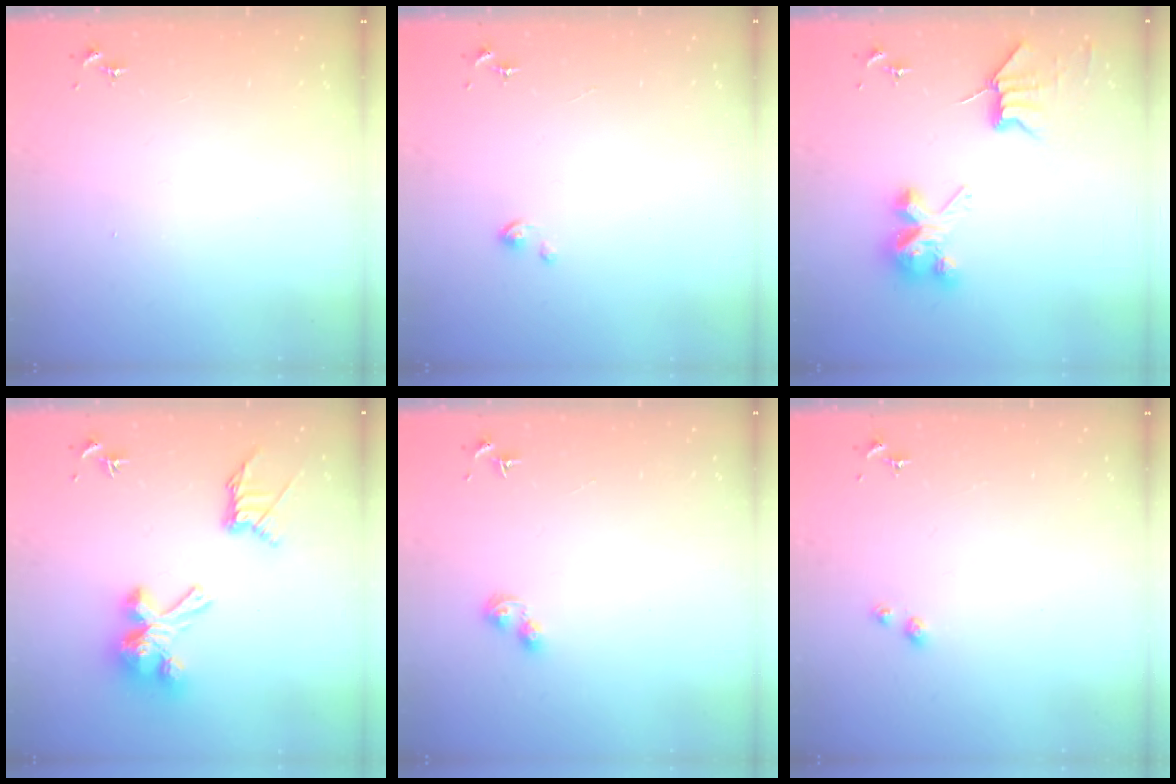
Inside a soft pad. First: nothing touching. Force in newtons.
{"total": 1.4, "press": 1.4, "slide": 0.1}
{"total": 7.9, "press": 7.9, "slide": 0.4}
{"total": 18.2, "press": 18.2, "slide": 1.1}
{"total": 3.4, "press": 3.4, "slide": 0.4}
{"total": 2.6, "press": 2.6, "slide": 0.6}